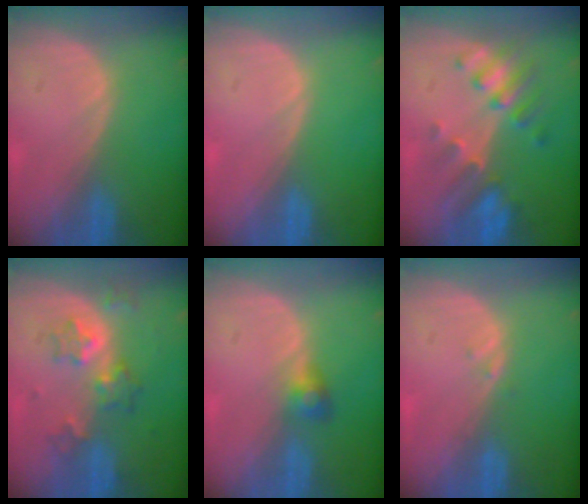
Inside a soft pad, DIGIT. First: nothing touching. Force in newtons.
{"total": 0.0}
{"total": 7.7, "press": 6.9, "slide": 3.4}
{"total": 6.4, "press": 5.5, "slide": 3.2}
{"total": 2.5, "press": 2.5, "slide": 0.2}
{"total": 0.7, "press": 0.6, "slide": 0.3}